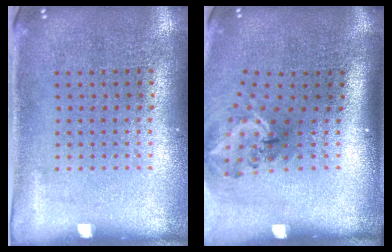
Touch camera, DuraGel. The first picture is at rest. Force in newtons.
{"total": 1.8, "press": 1.2, "slide": 1.4}